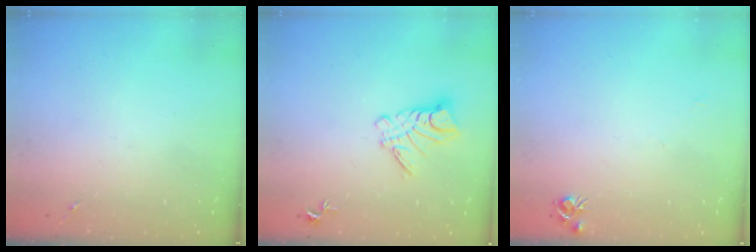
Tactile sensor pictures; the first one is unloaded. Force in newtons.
{"total": 9.7, "press": 9.7, "slide": 0.9}
{"total": 5.1, "press": 5.0, "slide": 0.7}